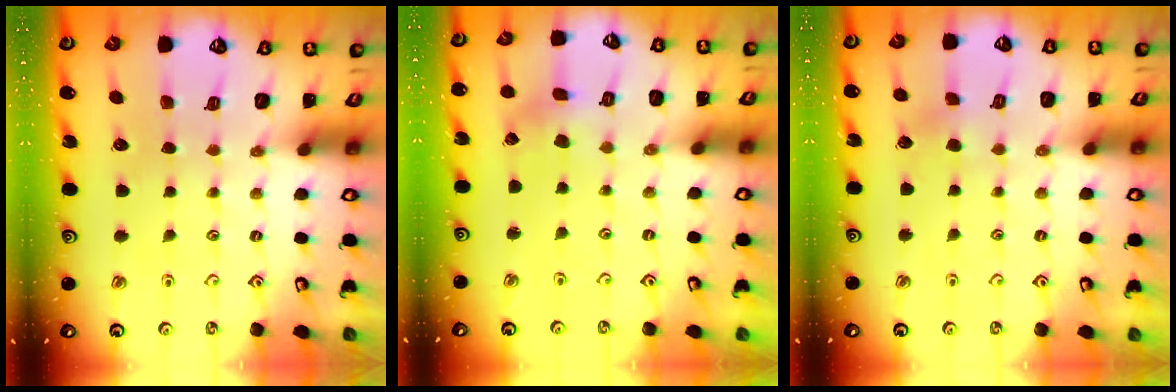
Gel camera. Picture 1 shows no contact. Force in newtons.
{"total": 1.4, "press": 1.4, "slide": 0.2}
{"total": 1.9, "press": 1.9, "slide": 0.2}